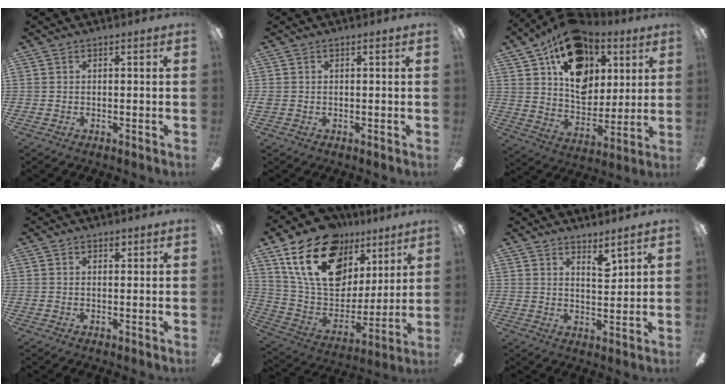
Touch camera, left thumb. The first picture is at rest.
{"total": 0.7, "force": [0.2, 0.6, 0.3], "torque": [-0.007, 0.003, 0.003]}
{"total": 19.1, "force": [9.9, 13.1, 9.8], "torque": [-0.151, -0.047, 0.182]}
{"total": 1.8, "force": [1.3, 0.9, 0.8], "torque": [-0.001, -0.005, 0.021]}
{"total": 24.1, "force": [13.4, 14.8, 13.4], "torque": [-0.247, -0.059, 0.244]}
{"total": 4.9, "force": [4.1, 1.1, 2.5], "torque": [-0.025, -0.029, 0.065]}